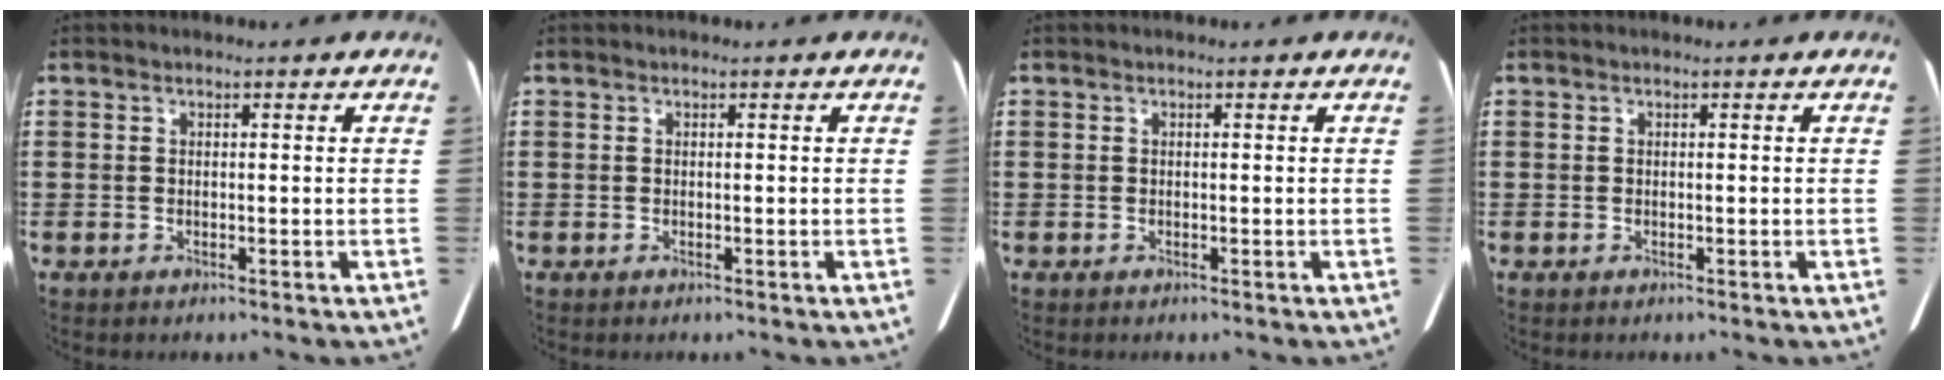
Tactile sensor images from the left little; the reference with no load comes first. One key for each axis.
{"total": 0.0}
{"total": 0.0}
{"total": 0.0}